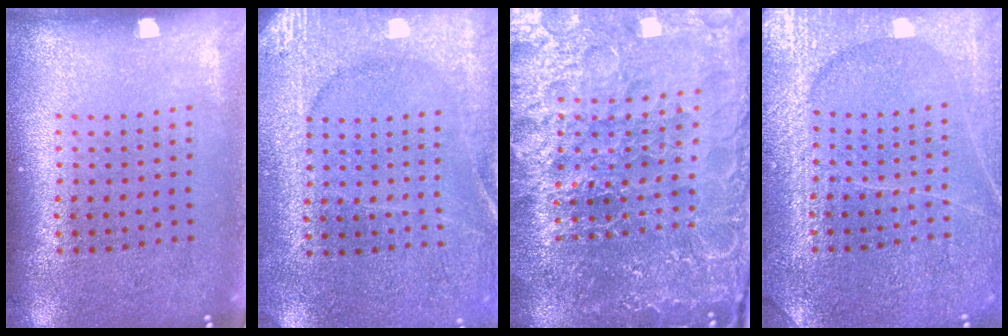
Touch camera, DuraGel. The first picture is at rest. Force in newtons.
{"total": 2.7, "press": 2.7, "slide": 0.3}
{"total": 5.9, "press": 5.3, "slide": 2.6}
{"total": 3.6, "press": 3.6, "slide": 0.5}